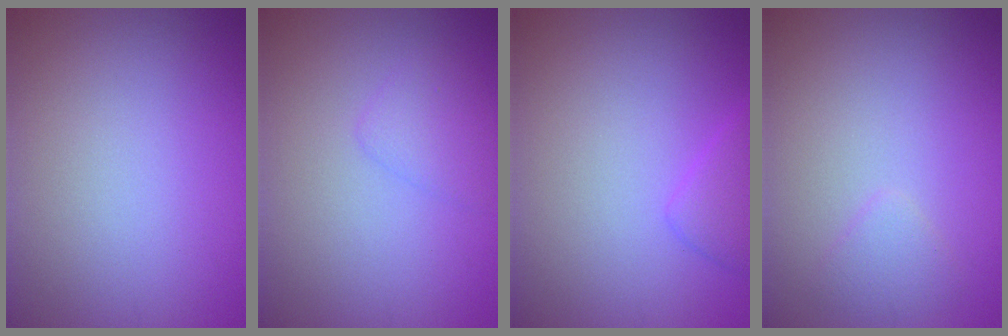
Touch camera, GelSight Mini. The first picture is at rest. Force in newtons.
{"total": 1.6, "press": 1.6, "slide": 0.1}
{"total": 2.0, "press": 2.0, "slide": 0.1}
{"total": 1.2, "press": 1.2, "slide": 0.1}